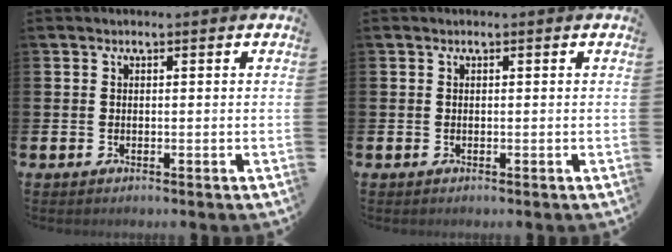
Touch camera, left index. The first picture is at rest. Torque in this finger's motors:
{"motor_torque": [-0.01, 0.00, 0.00, 0.00]}